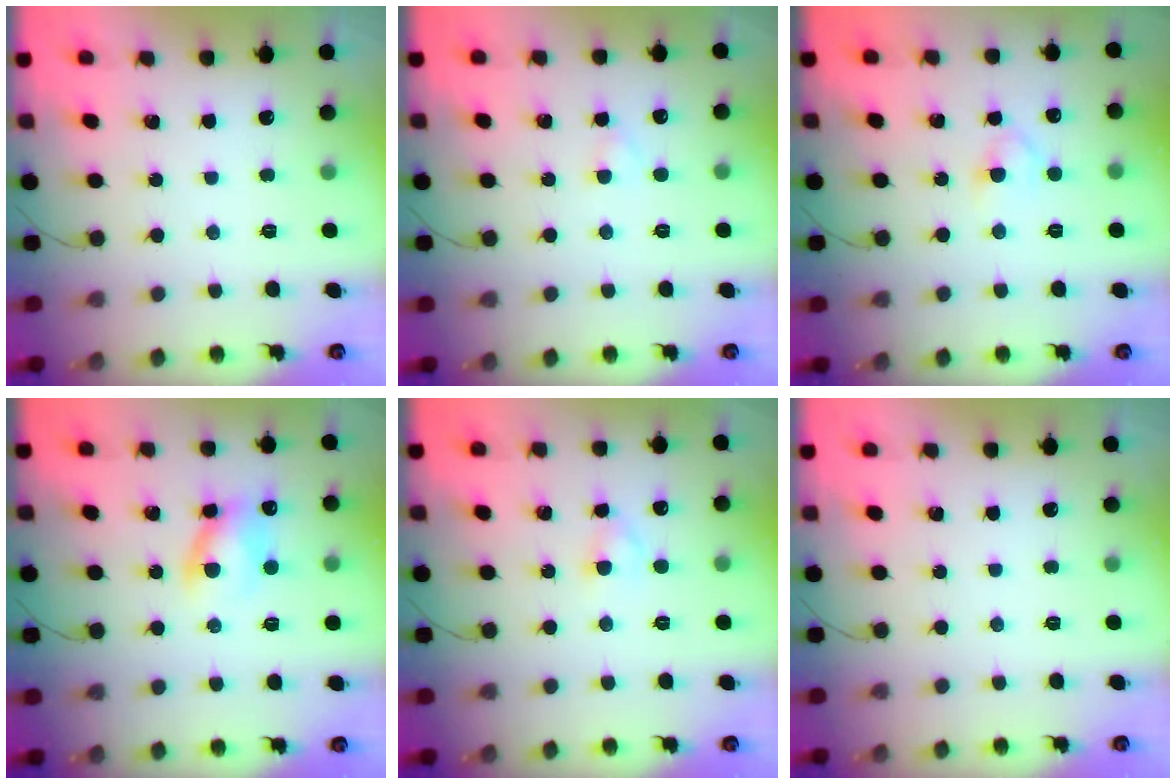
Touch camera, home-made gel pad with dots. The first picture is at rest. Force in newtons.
{"total": 1.6, "press": 1.4, "slide": 0.7}
{"total": 2.4, "press": 2.1, "slide": 1.1}
{"total": 8.6, "press": 8.4, "slide": 1.5}
{"total": 2.7, "press": 2.5, "slide": 1.2}
{"total": 0.0}